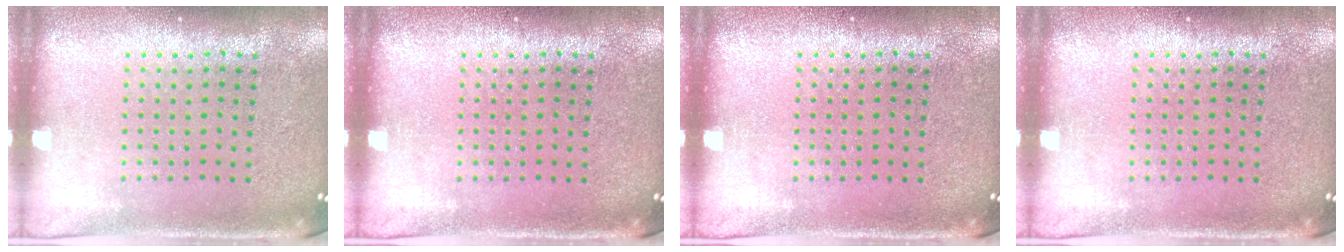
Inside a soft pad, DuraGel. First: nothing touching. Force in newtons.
{"total": 0.0}
{"total": 0.0}
{"total": 0.0}